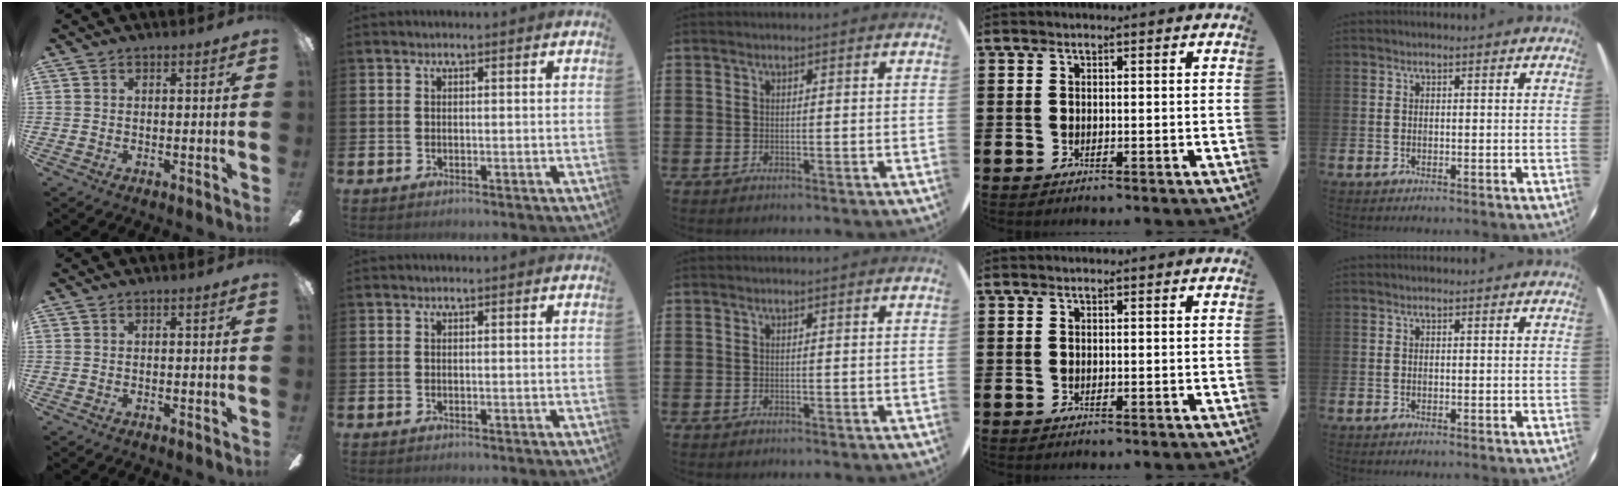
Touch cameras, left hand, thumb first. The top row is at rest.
{}